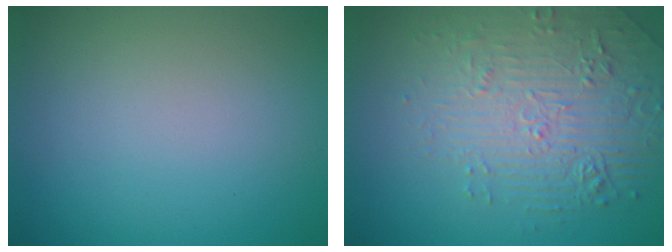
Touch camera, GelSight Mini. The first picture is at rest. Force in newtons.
{"total": 4.5, "press": 4.2, "slide": 1.6}